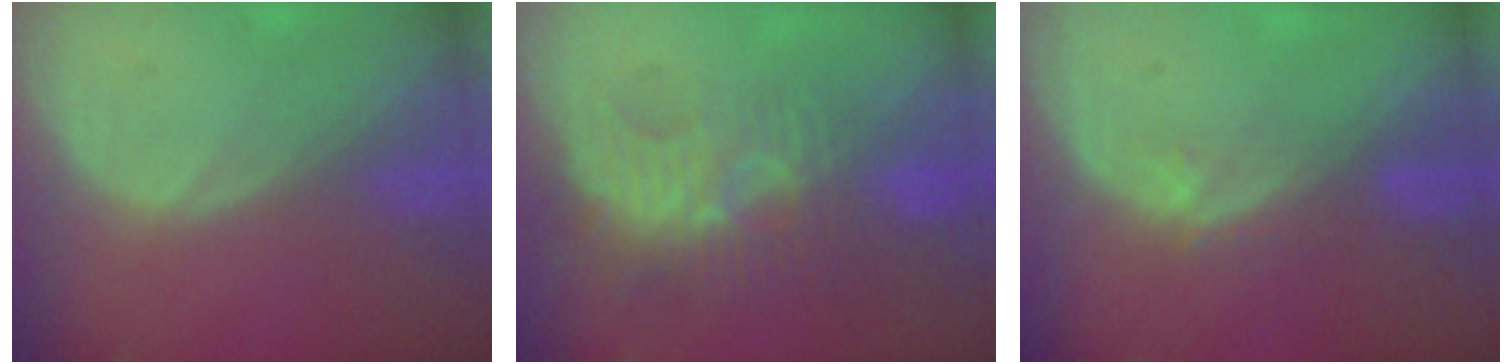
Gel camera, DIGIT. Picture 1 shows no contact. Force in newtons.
{"total": 9.6, "press": 8.5, "slide": 4.4}
{"total": 2.9, "press": 2.4, "slide": 1.7}